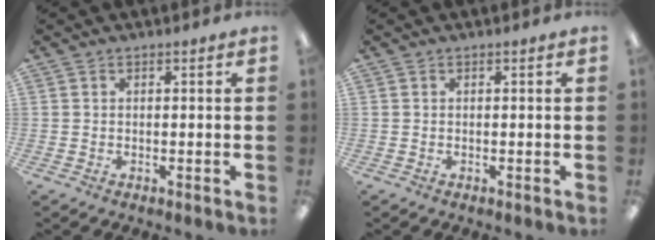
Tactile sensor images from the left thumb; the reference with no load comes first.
{"total": 0.0}